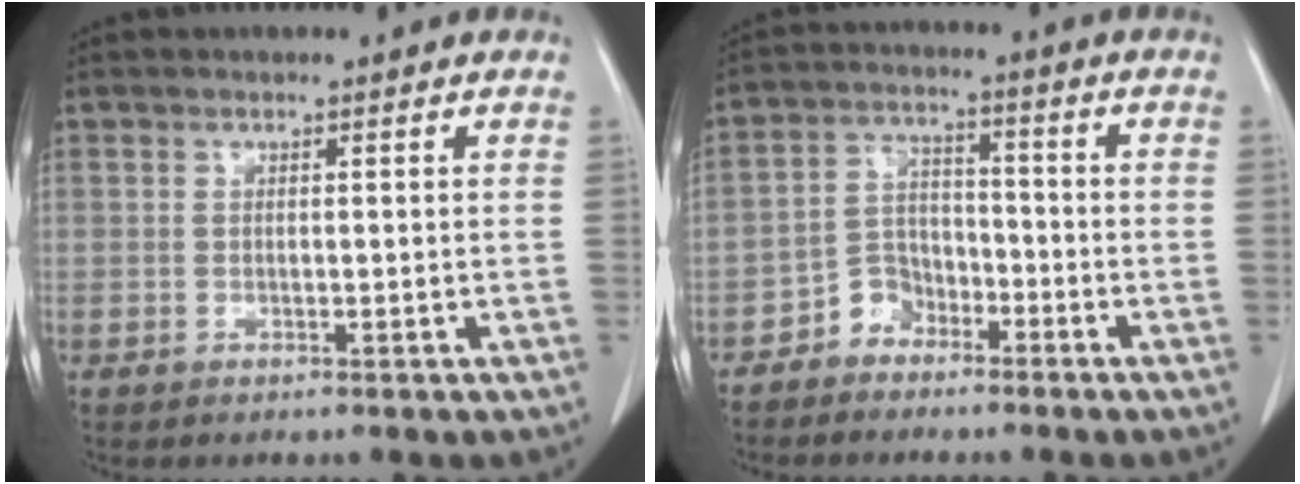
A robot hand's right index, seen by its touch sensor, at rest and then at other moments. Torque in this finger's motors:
{"motor_torque": [-0.16, -0.12, -0.61, -0.17]}